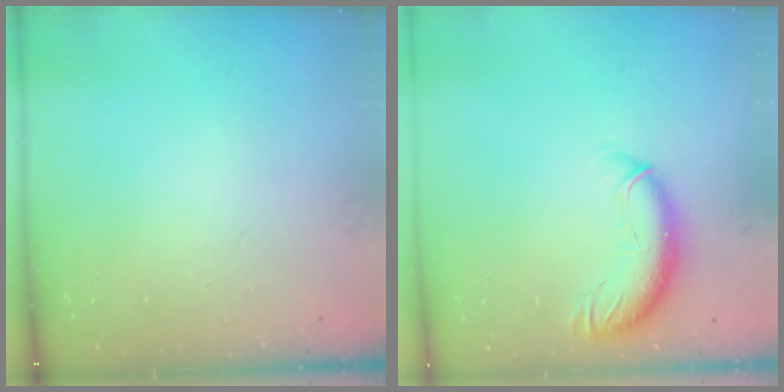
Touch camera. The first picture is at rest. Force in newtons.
{"total": 10.8, "press": 10.4, "slide": 2.9}